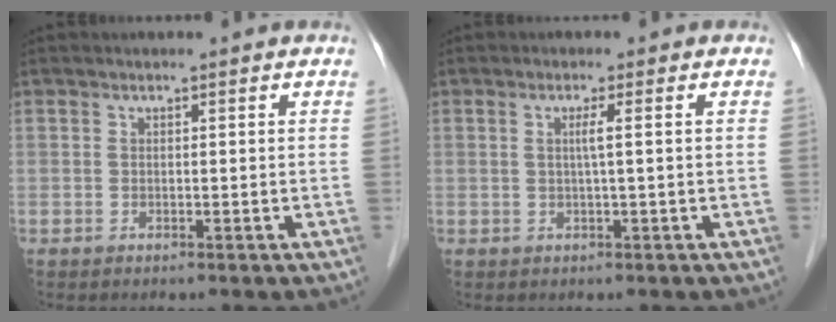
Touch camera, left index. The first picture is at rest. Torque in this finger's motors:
{"motor_torque": [0.17, -0.05, 0.11, 0.03]}